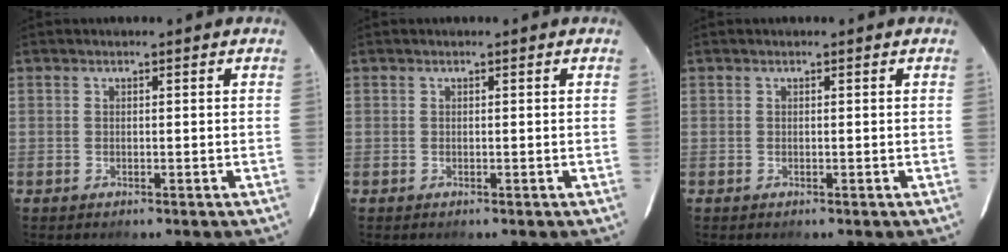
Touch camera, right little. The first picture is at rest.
{"total": 0.0}
{"total": 0.0}